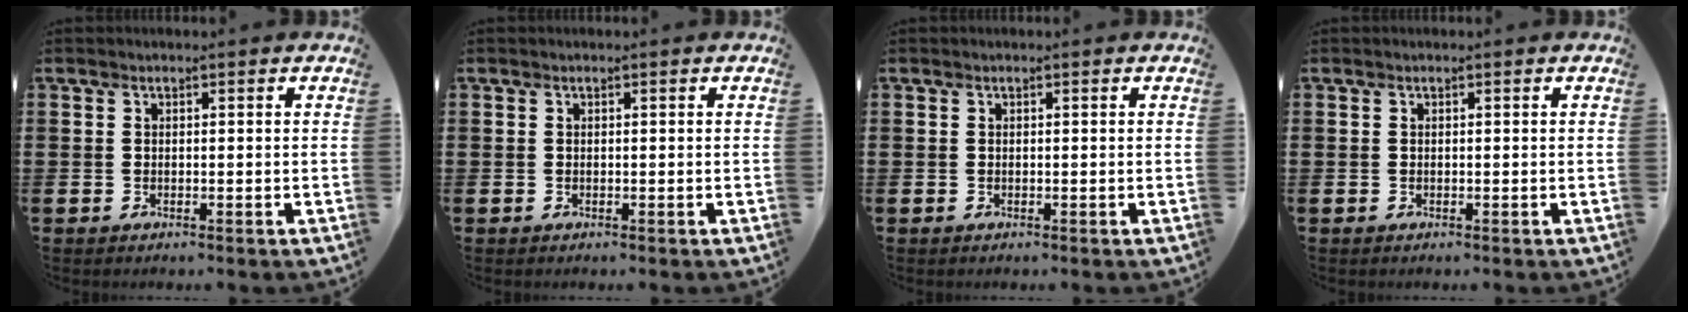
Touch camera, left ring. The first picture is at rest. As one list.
[{"total": 0.0}, {"total": 0.0}, {"total": 0.0}]